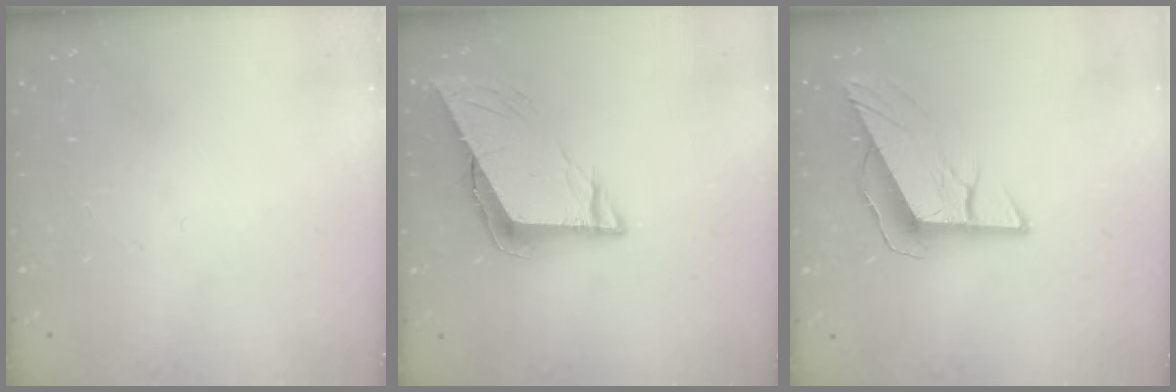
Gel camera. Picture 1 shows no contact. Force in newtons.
{"total": 8.4, "press": 8.4, "slide": 0.8}
{"total": 10.0, "press": 9.7, "slide": 2.5}